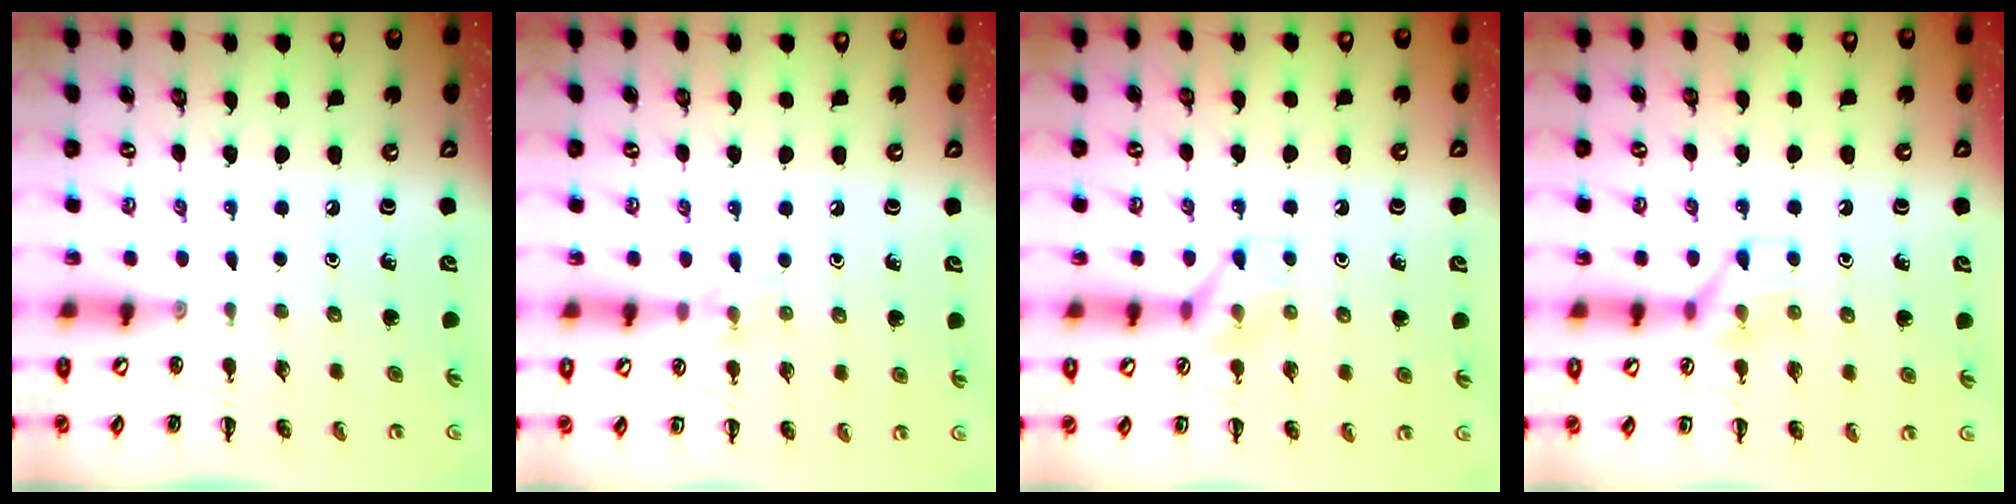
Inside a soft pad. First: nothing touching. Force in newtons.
{"total": 6.0, "press": 5.8, "slide": 1.4}
{"total": 7.7, "press": 7.7, "slide": 0.2}
{"total": 8.4, "press": 8.3, "slide": 0.5}